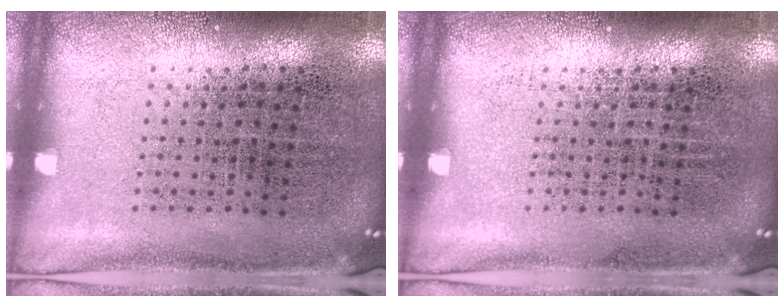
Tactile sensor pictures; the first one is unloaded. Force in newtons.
{"total": 0.0}